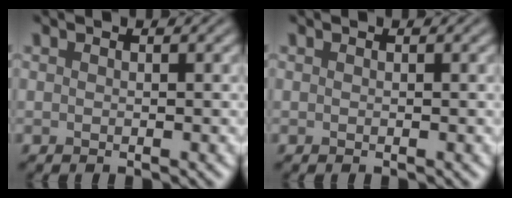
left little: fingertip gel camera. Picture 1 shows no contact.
{"total": 0.0}